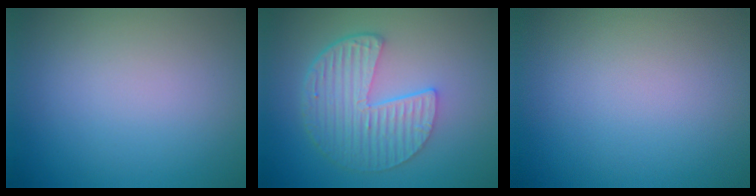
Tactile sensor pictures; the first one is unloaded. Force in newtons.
{"total": 5.9, "press": 4.3, "slide": 4.0}
{"total": 0.0}